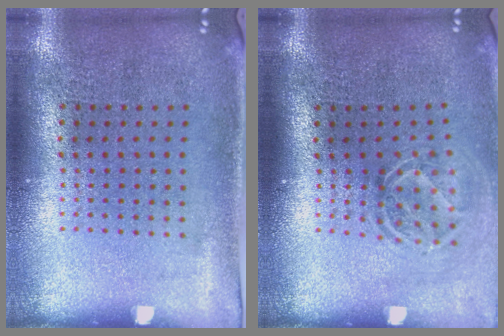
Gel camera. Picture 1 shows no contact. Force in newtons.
{"total": 1.6, "press": 1.1, "slide": 1.2}